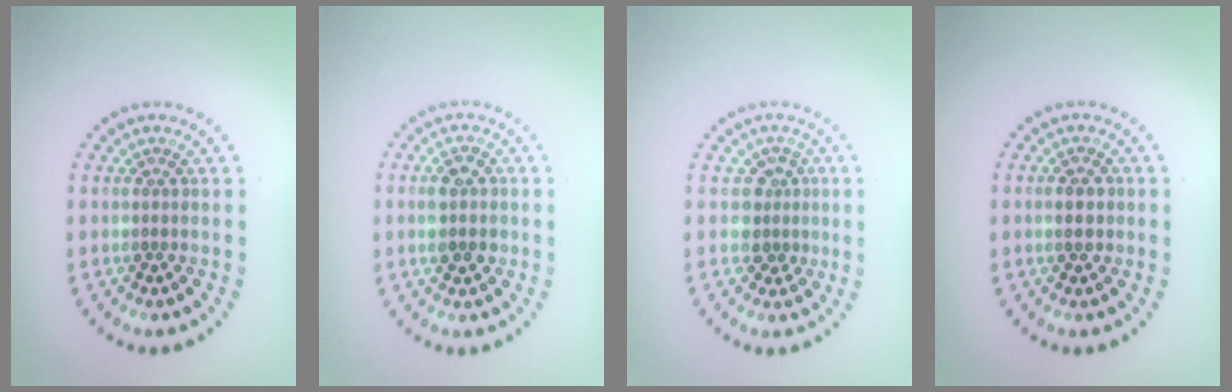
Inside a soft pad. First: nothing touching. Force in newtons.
{"total": 2.7, "press": 2.7, "slide": 0.2}
{"total": 2.4, "press": 1.9, "slide": 1.5}
{"total": 1.5, "press": 1.5, "slide": 0.2}